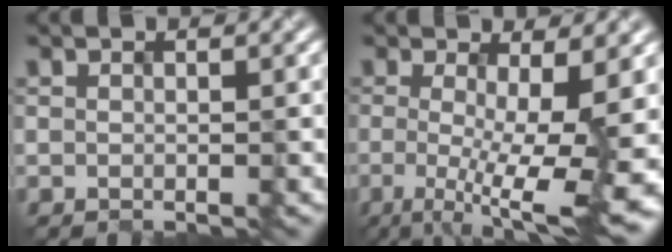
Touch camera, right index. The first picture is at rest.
{"total": 10.5, "force": [-1.3, 2.7, 10.0], "torque": [-0.123, -0.008, -0.016]}